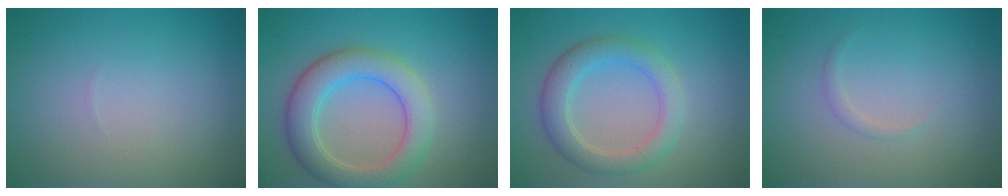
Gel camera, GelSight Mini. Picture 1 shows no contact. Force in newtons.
{"total": 5.4, "press": 5.4, "slide": 0.4}
{"total": 3.8, "press": 3.8, "slide": 0.2}
{"total": 0.7, "press": 0.7, "slide": 0.1}